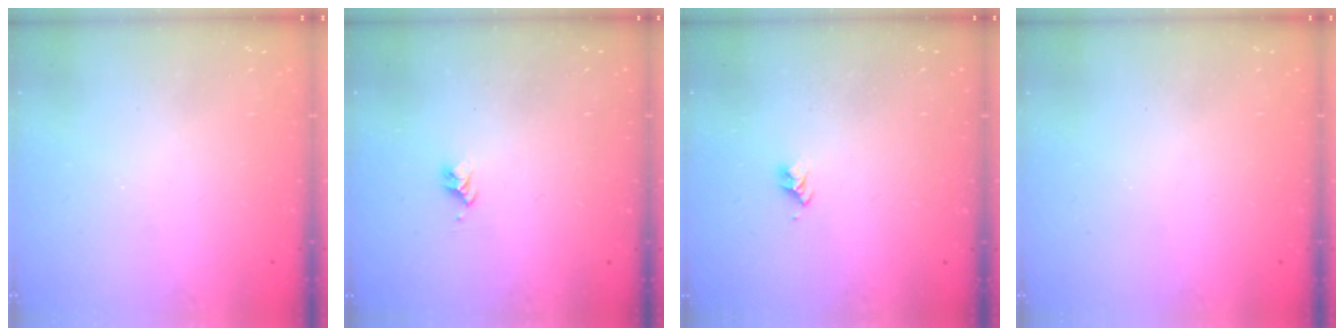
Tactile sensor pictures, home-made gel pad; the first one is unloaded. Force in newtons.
{"total": 2.7, "press": 2.7, "slide": 0.3}
{"total": 2.7, "press": 2.7, "slide": 0.2}
{"total": 0.0}